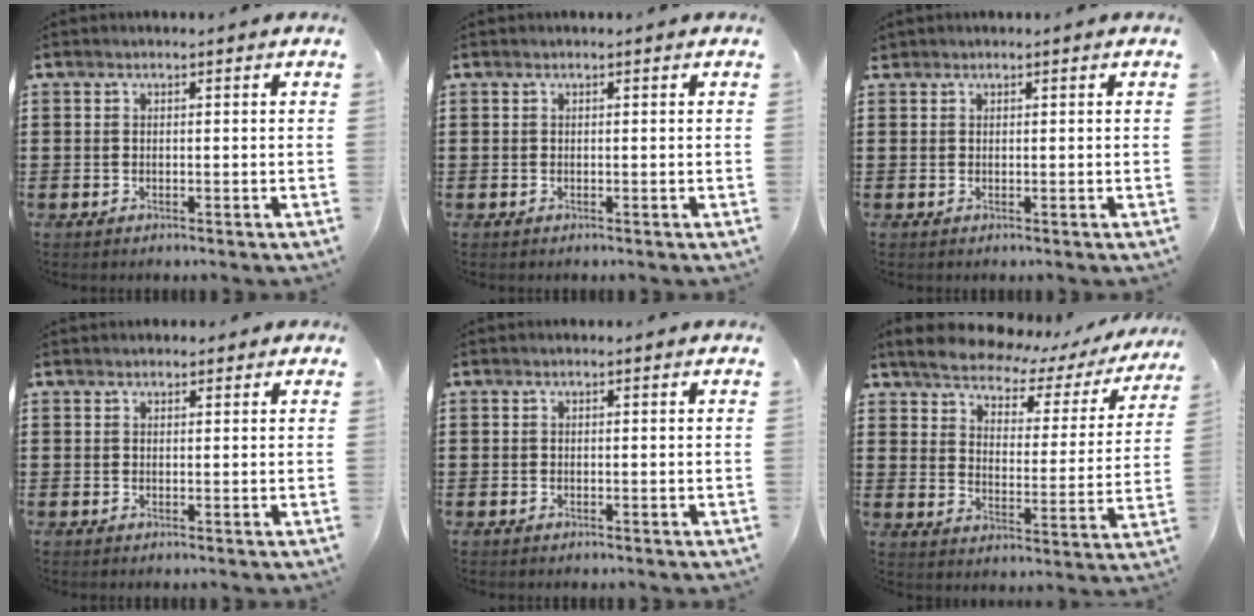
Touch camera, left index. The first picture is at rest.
{"total": 0.0}
{"total": 0.5, "force": [0.4, 0.2, 0.1], "torque": [-0.005, 0.000, 0.009]}
{"total": 1.0, "force": [0.9, 0.4, 0.2], "torque": [-0.006, 0.002, 0.017]}
{"total": 0.0}
{"total": 4.8, "force": [4.4, 1.1, 1.6], "torque": [-0.058, -0.031, 0.070]}